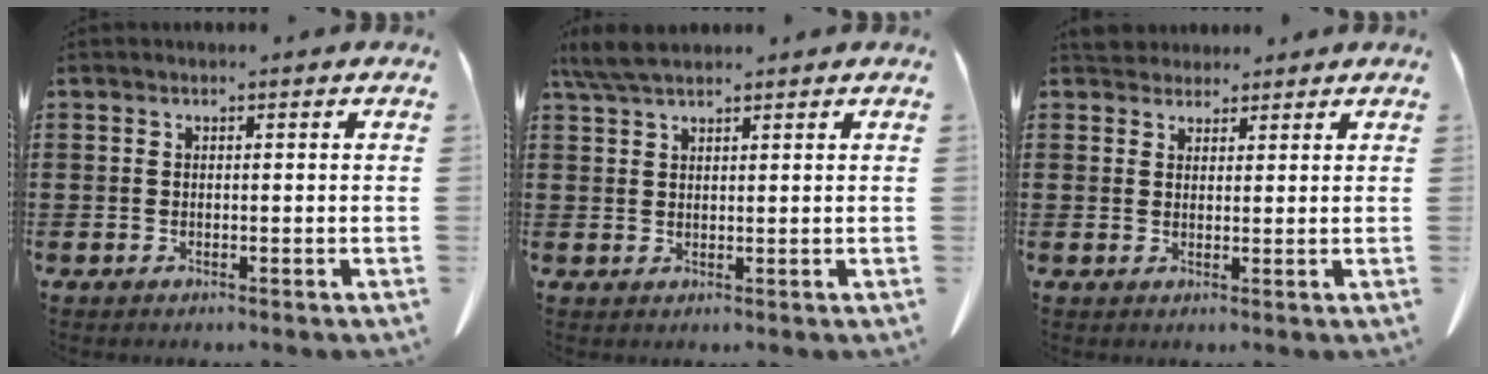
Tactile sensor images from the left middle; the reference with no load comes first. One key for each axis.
{"total": 4.2, "fx": 3.3, "fy": 0.8, "fz": 2.5, "tx": -0.058, "ty": -0.001, "tz": 0.065}
{"total": 2.6, "fx": 2.2, "fy": 1.2, "fz": 0.4, "tx": -0.007, "ty": -0.001, "tz": 0.043}